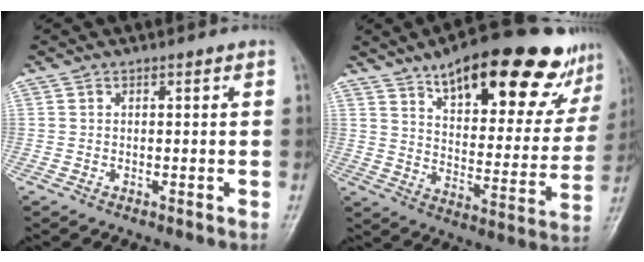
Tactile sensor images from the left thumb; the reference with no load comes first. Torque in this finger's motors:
{"motor_torque": [0.25, 0.34, 1.48, -1.29, 0.31]}